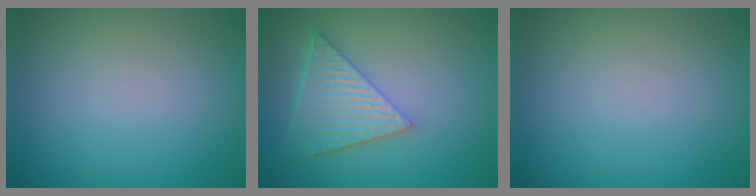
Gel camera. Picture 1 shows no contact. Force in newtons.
{"total": 6.1, "press": 4.5, "slide": 4.0}
{"total": 0.0}